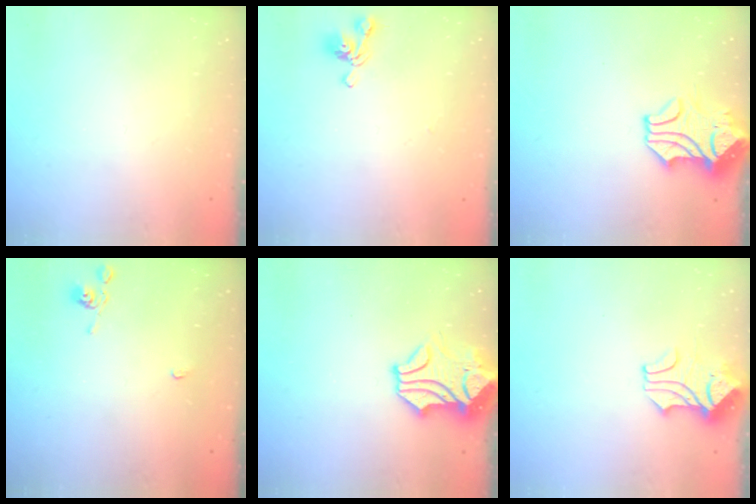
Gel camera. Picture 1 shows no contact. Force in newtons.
{"total": 4.2, "press": 4.2, "slide": 0.3}
{"total": 2.0, "press": 1.7, "slide": 1.1}
{"total": 2.1, "press": 2.1, "slide": 0.5}
{"total": 1.5, "press": 0.8, "slide": 1.3}
{"total": 1.6, "press": 1.2, "slide": 1.0}